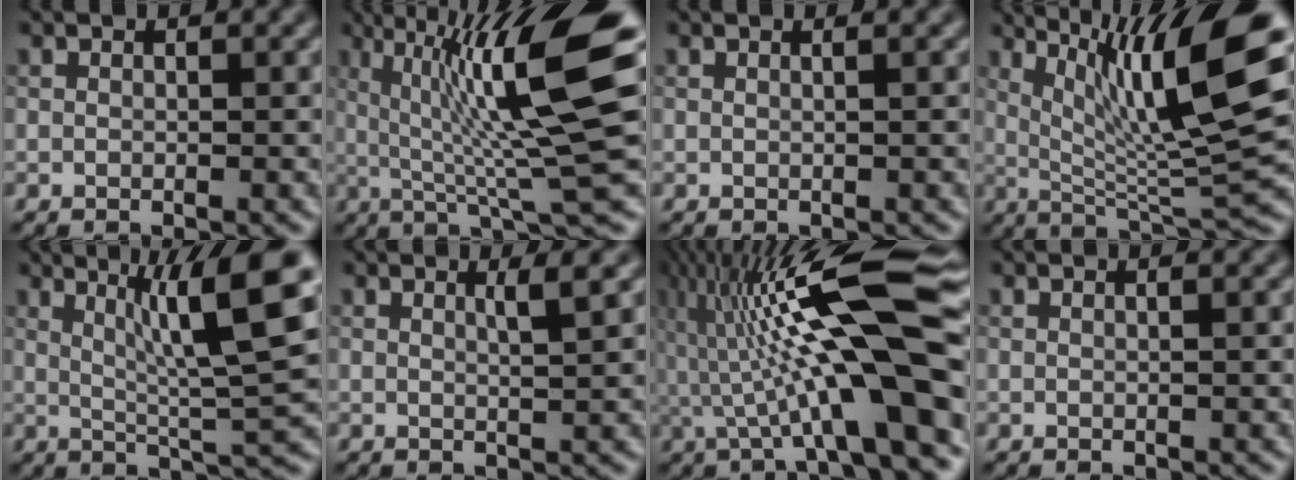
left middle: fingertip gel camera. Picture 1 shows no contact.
{"total": 12.6, "force": [2.5, 1.6, 12.3], "torque": [-0.187, 0.012, 0.045]}
{"total": 1.5, "force": [0.5, 0.7, 1.2], "torque": [-0.007, 0.001, -0.011]}
{"total": 11.8, "force": [4.1, 2.1, 10.8], "torque": [-0.170, 0.002, 0.079]}
{"total": 8.9, "force": [3.1, 1.2, 8.3], "torque": [-0.119, 0.009, 0.055]}
{"total": 1.7, "force": [0.7, 0.4, 1.5], "torque": [-0.017, 0.002, 0.008]}
{"total": 14.8, "force": [0.2, 2.7, 14.6], "torque": [-0.238, 0.033, 0.002]}
{"total": 0.9, "force": [0.3, 0.4, 0.7], "torque": [-0.007, 0.000, -0.007]}